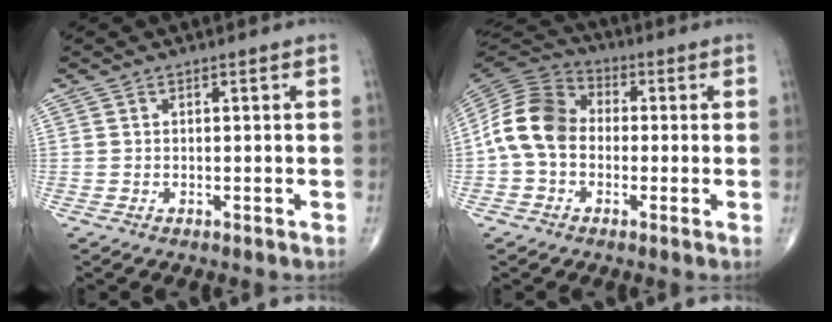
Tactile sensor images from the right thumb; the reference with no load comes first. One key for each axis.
{"total": 11.4, "fx": -0.9, "fy": 8.6, "fz": 7.3, "tx": -0.133, "ty": 0.034, "tz": -0.033}